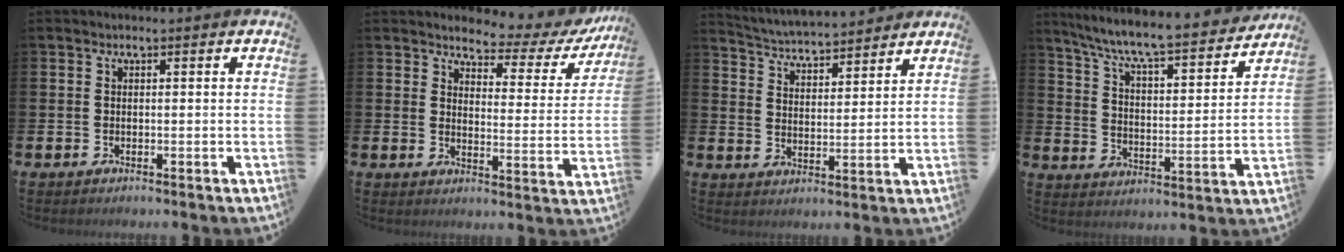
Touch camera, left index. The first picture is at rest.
{"total": 3.7, "force": [3.4, 1.4, 0.9], "torque": [-0.038, -0.030, 0.050]}
{"total": 4.7, "force": [4.7, 0.3, 0.1], "torque": [-0.030, -0.035, 0.081]}
{"total": 7.8, "force": [7.2, 0.6, 3.0], "torque": [-0.097, -0.055, 0.120]}